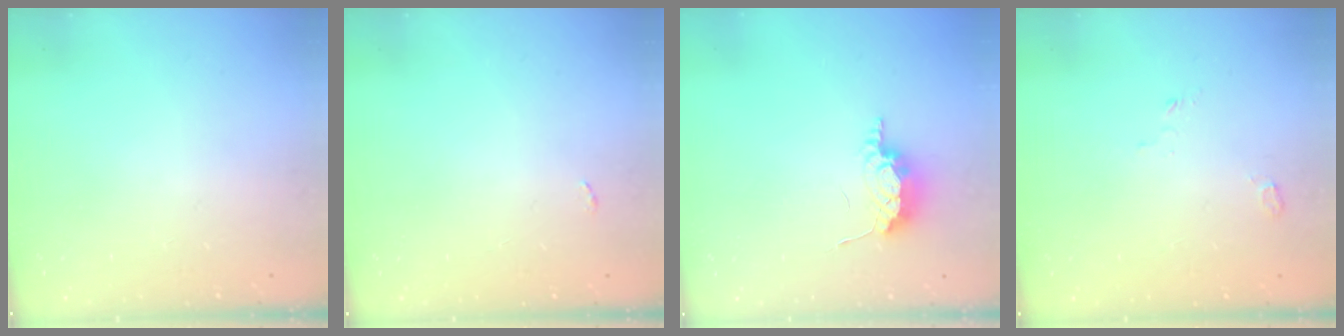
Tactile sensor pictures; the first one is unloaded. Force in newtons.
{"total": 2.0, "press": 2.0, "slide": 0.3}
{"total": 14.2, "press": 8.7, "slide": 11.2}
{"total": 3.3, "press": 3.2, "slide": 0.9}